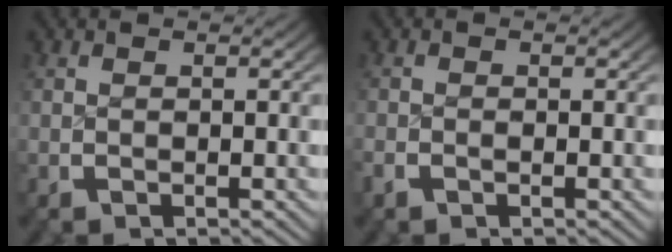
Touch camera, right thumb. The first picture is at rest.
{"total": 0.9, "force": [-0.7, 0.5, 0.3], "torque": [-0.009, -0.003, -0.015]}